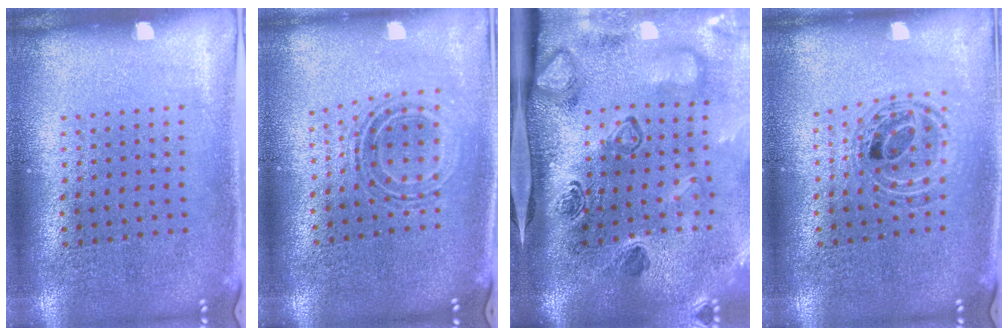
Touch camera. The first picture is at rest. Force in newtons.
{"total": 0.7, "press": 0.7, "slide": 0.1}
{"total": 4.7, "press": 3.2, "slide": 3.4}
{"total": 0.5, "press": 0.5, "slide": 0.1}